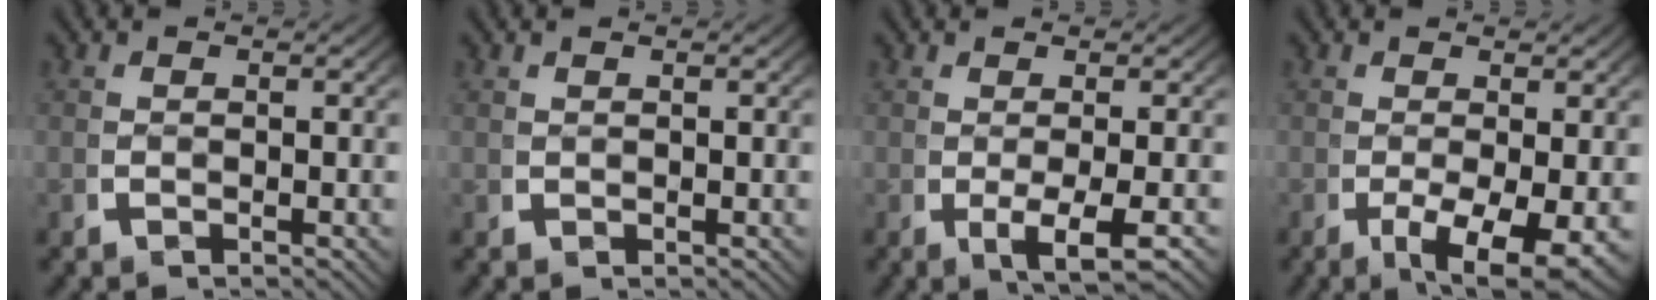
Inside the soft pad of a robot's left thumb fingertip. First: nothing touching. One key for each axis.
{"total": 0.0}
{"total": 3.8, "fx": -0.7, "fy": 1.3, "fz": 3.5, "tx": -0.069, "ty": -0.016, "tz": -0.002}
{"total": 6.1, "fx": -1.4, "fy": 3.0, "fz": 5.1, "tx": -0.092, "ty": -0.035, "tz": -0.005}